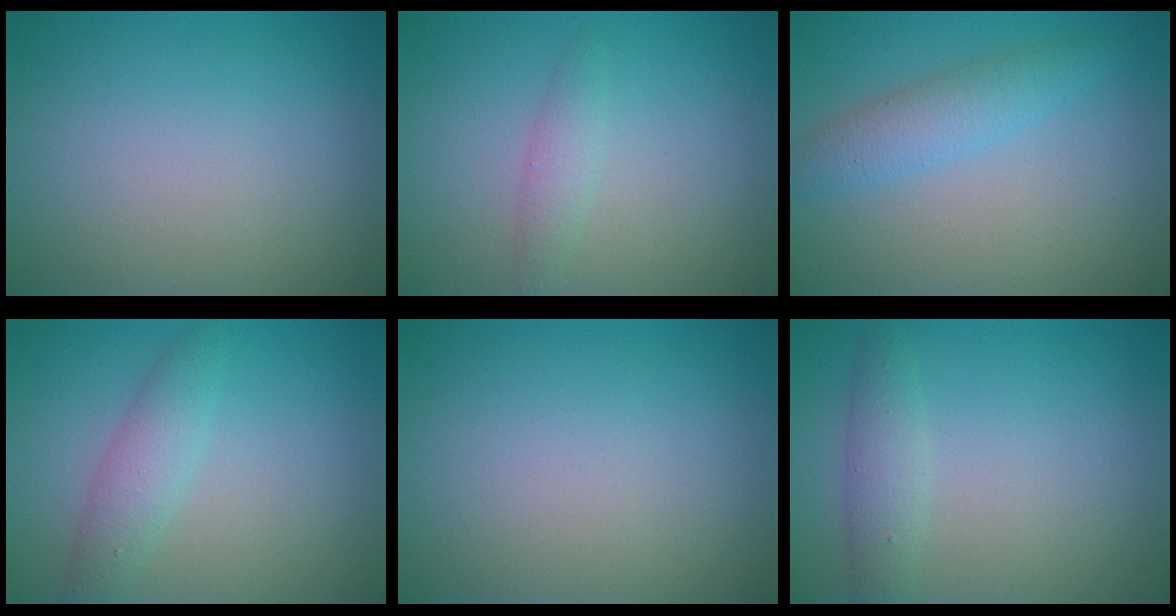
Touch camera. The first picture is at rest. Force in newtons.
{"total": 1.5, "press": 1.5, "slide": 0.1}
{"total": 2.9, "press": 2.9, "slide": 0.1}
{"total": 2.7, "press": 2.7, "slide": 0.2}
{"total": 0.0}
{"total": 2.1, "press": 2.1, "slide": 0.1}